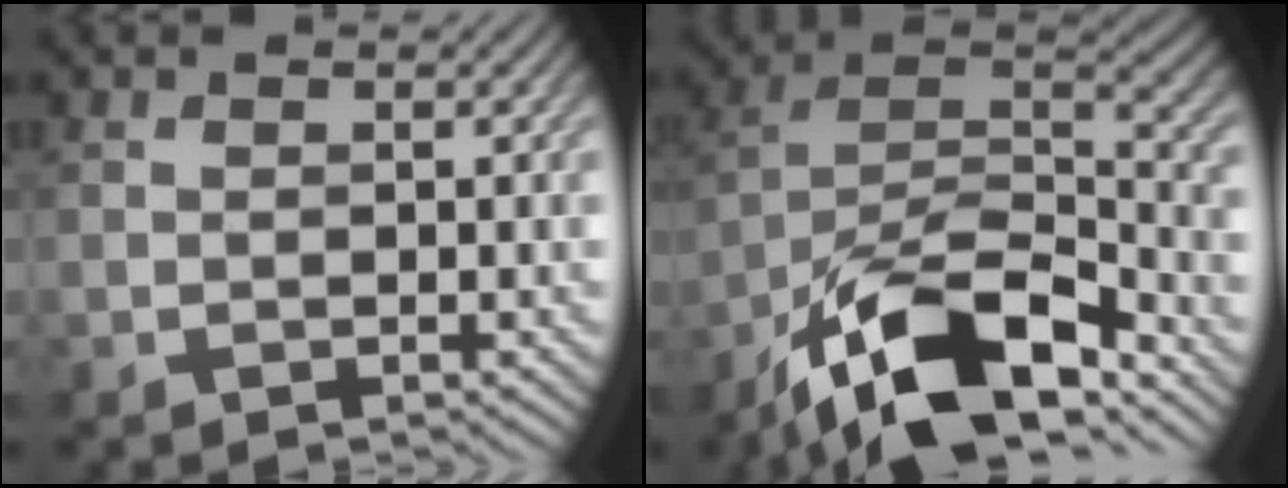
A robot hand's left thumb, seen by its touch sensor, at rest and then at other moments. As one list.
[{"total": 15.6, "force": [-10.9, 5.5, 9.7], "torque": [-0.193, -0.008, -0.202]}]